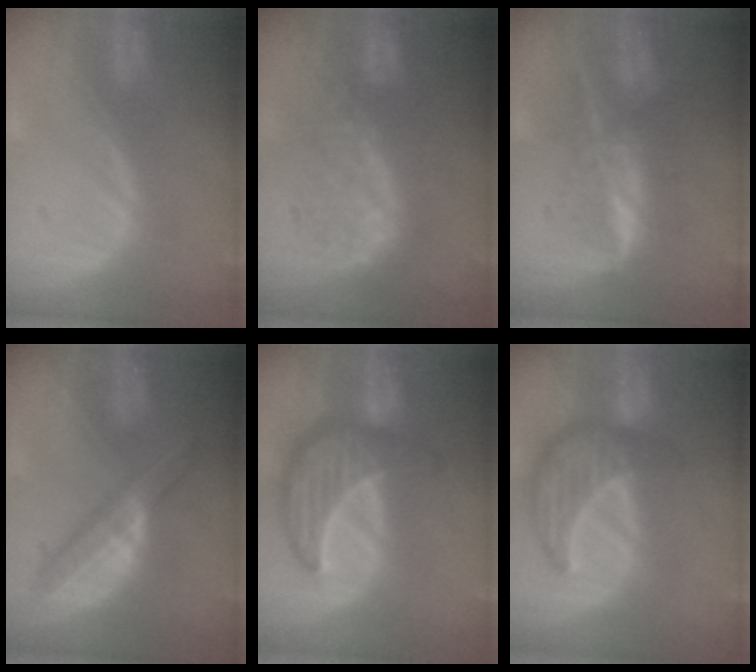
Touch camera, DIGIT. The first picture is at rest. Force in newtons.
{"total": 8.7, "press": 8.6, "slide": 1.6}
{"total": 7.4, "press": 6.2, "slide": 3.9}
{"total": 5.9, "press": 5.9, "slide": 0.1}
{"total": 10.0, "press": 10.0, "slide": 0.6}
{"total": 8.6, "press": 7.8, "slide": 3.7}